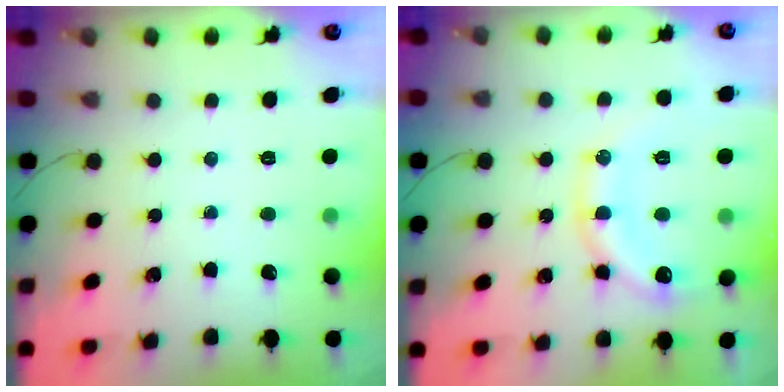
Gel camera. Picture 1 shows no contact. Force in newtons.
{"total": 14.2, "press": 14.1, "slide": 1.9}